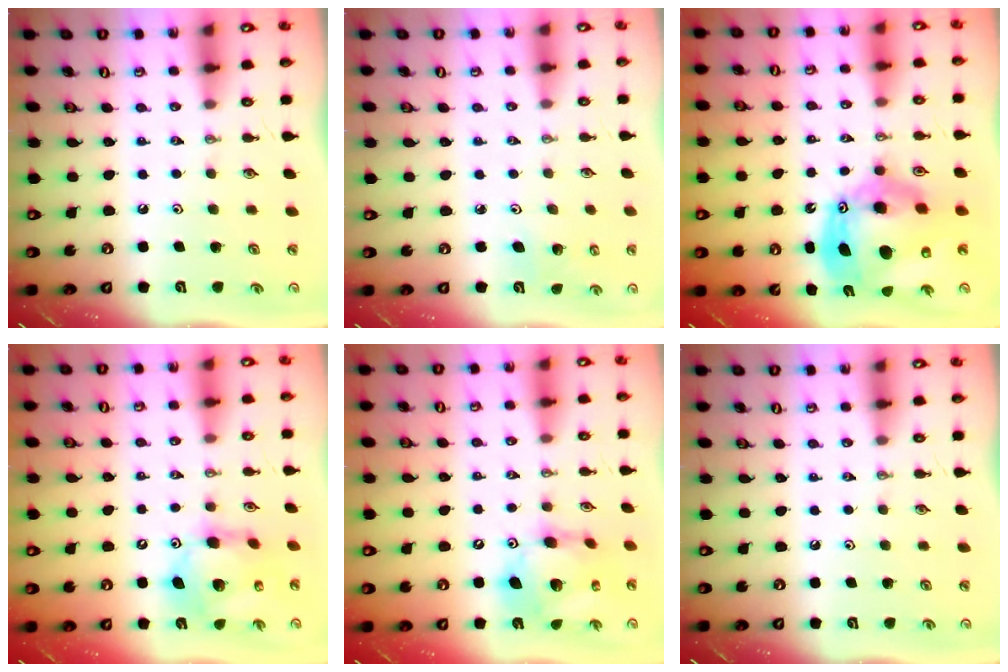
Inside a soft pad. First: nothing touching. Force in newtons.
{"total": 4.7, "press": 4.7, "slide": 0.7}
{"total": 19.1, "press": 19.0, "slide": 1.7}
{"total": 14.4, "press": 14.3, "slide": 1.2}
{"total": 14.8, "press": 14.7, "slide": 1.6}
{"total": 0.0}